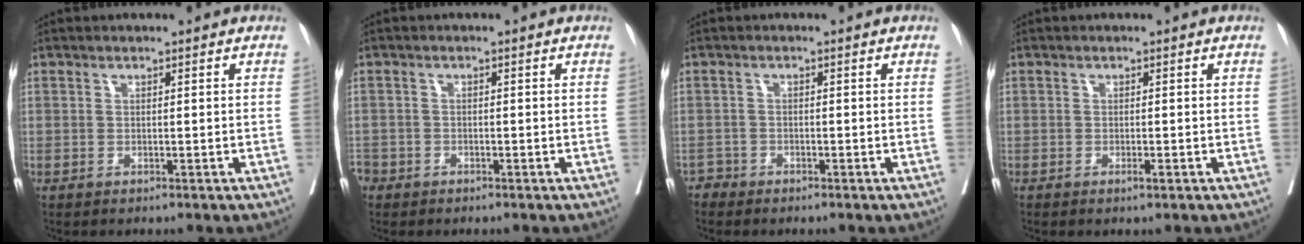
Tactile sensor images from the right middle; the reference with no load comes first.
{"total": 3.2, "force": [-2.2, 2.4, 0.3], "torque": [-0.011, 0.004, -0.047]}
{"total": 1.3, "force": [-1.1, 0.5, -0.5], "torque": [0.007, 0.002, -0.025]}
{"total": 0.9, "force": [-0.5, 0.1, 0.8], "torque": [-0.013, -0.002, -0.008]}